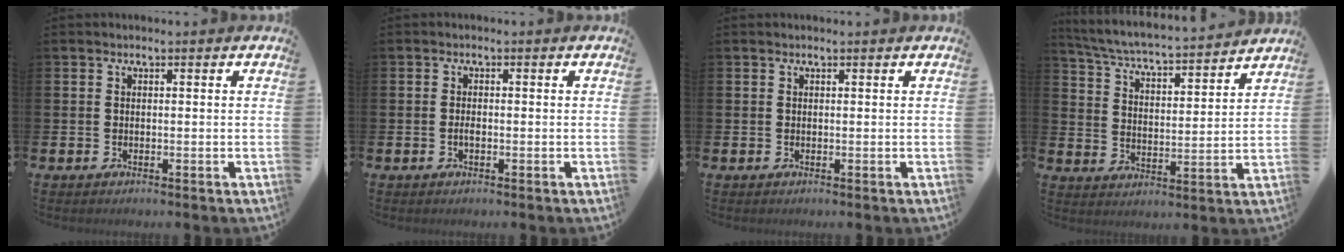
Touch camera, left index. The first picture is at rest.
{"total": 1.0, "force": [-0.3, 0.4, 0.9], "torque": [-0.011, -0.002, -0.008]}
{"total": 0.0}
{"total": 5.3, "force": [5.2, 0.0, 1.3], "torque": [-0.052, -0.047, 0.083]}